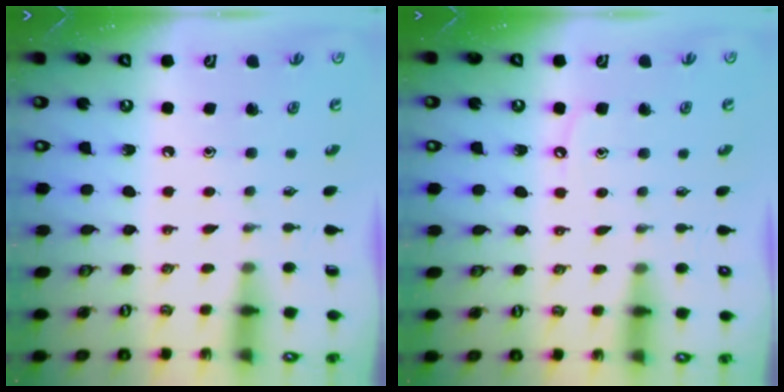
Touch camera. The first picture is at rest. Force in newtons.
{"total": 3.8, "press": 3.8, "slide": 0.5}